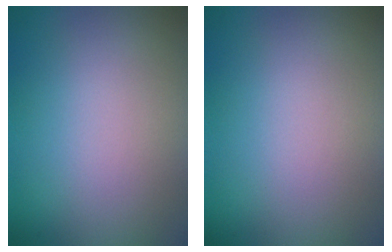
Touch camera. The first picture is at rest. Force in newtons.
{"total": 0.0}